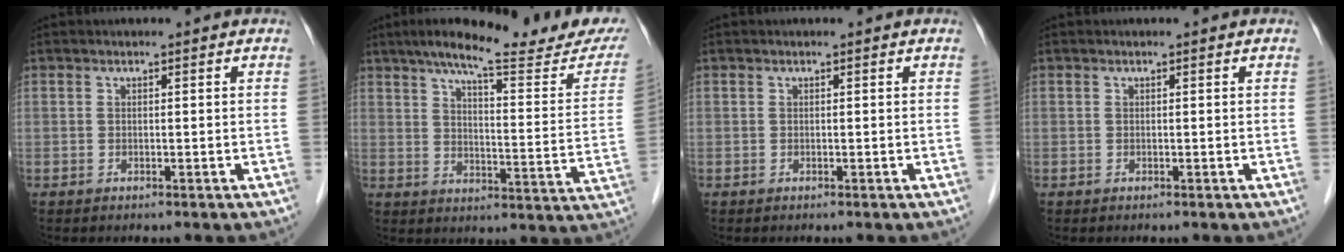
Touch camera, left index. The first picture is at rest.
{"total": 22.5, "force": [18.7, 2.8, 12.1], "torque": [-0.169, -0.025, 0.237]}
{"total": 0.0}
{"total": 0.0}